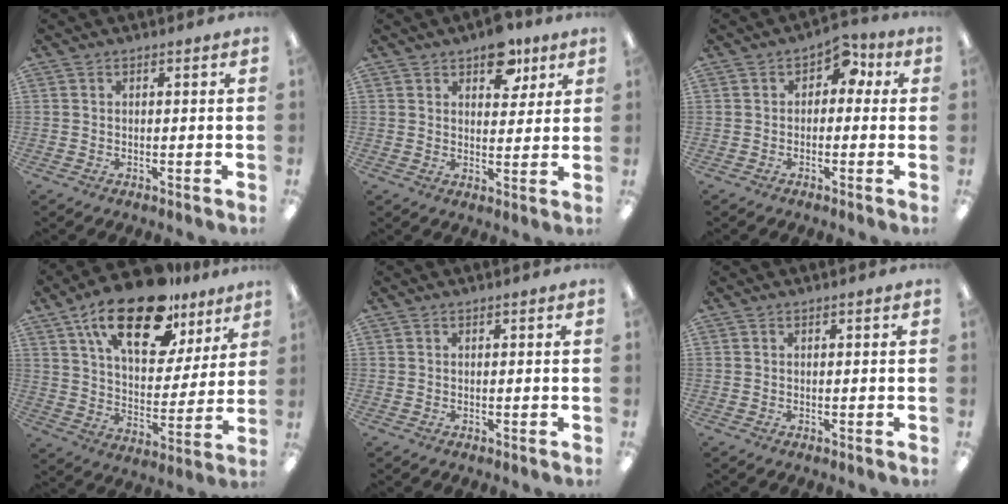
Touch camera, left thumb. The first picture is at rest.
{"total": 9.0, "force": [5.8, 5.0, 4.8], "torque": [-0.045, -0.023, 0.098]}
{"total": 4.9, "force": [1.1, 3.5, 3.3], "torque": [-0.043, 0.004, 0.013]}
{"total": 22.0, "force": [14.1, 9.9, 13.7], "torque": [-0.225, -0.067, 0.240]}
{"total": 0.0}
{"total": 0.0}